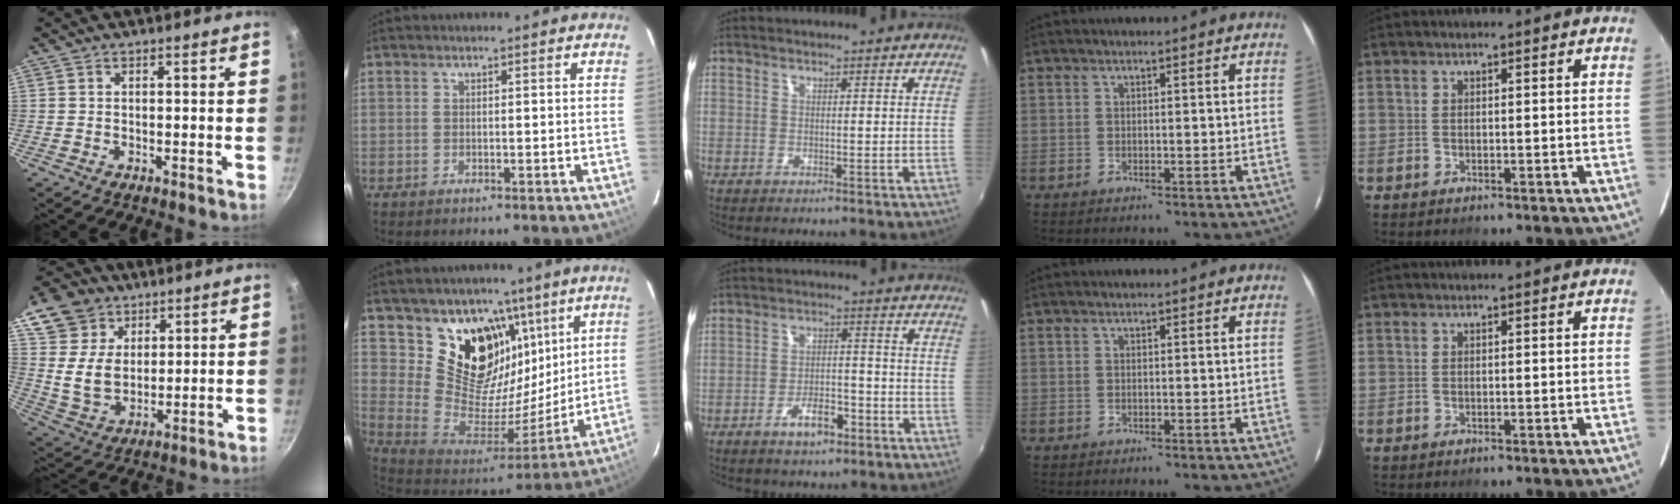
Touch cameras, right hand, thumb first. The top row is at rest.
{"thumb": {"total": 13.6, "force": [6.8, 10.3, 5.6], "torque": [-0.079, -0.023, 0.131]}, "index": {"total": 18.8, "force": [10.7, 13.5, 7.7], "torque": [-0.157, -0.013, 0.208]}, "middle": {"total": 5.7, "force": [-3.6, 2.5, 3.5], "torque": [-0.068, 0.006, -0.052]}}